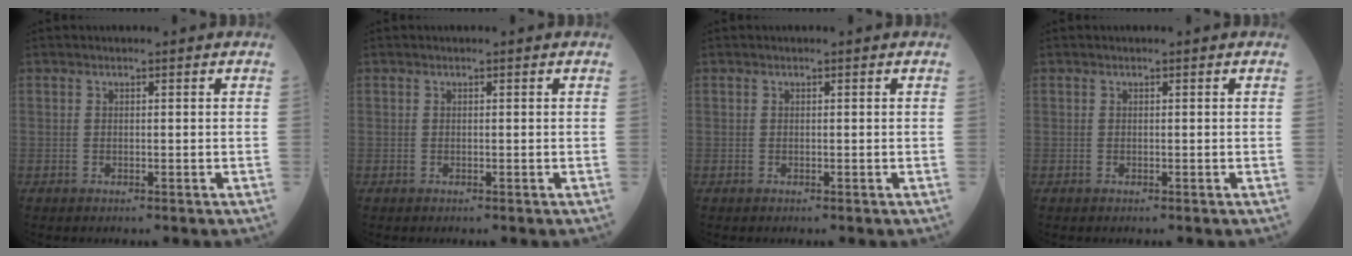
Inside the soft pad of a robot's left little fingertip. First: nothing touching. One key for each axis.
{"total": 0.0}
{"total": 0.0}
{"total": 0.0}